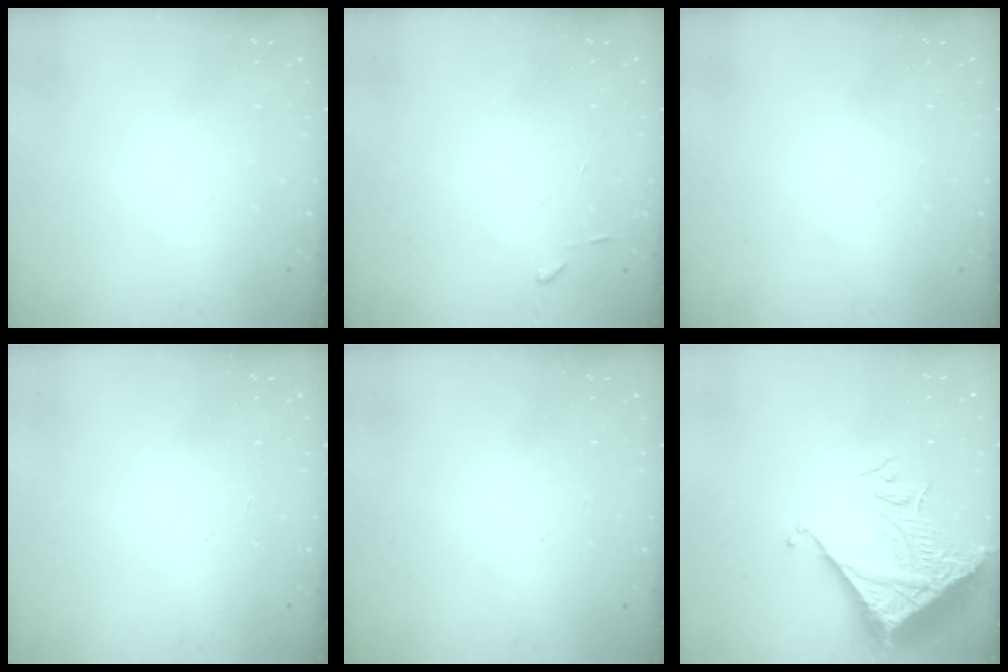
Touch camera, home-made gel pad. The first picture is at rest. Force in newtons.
{"total": 2.7, "press": 2.7, "slide": 0.3}
{"total": 0.0}
{"total": 0.0}
{"total": 0.0}
{"total": 8.4, "press": 8.4, "slide": 1.0}